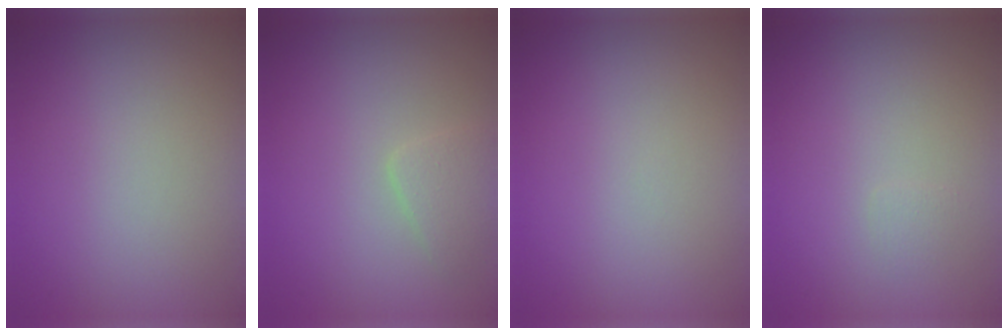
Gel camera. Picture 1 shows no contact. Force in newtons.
{"total": 1.6, "press": 1.6, "slide": 0.0}
{"total": 0.0}
{"total": 0.5, "press": 0.5, "slide": 0.1}